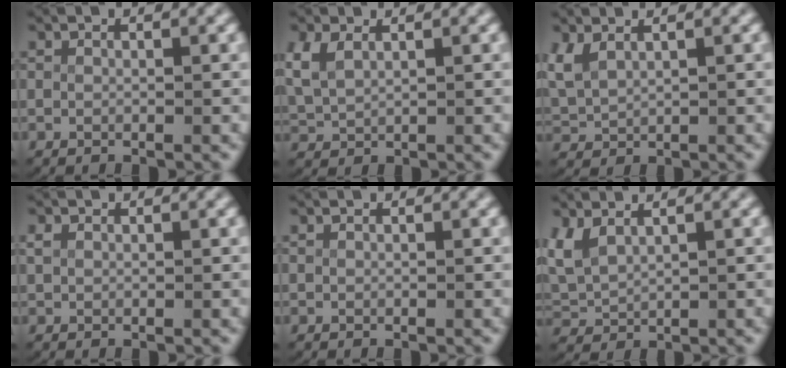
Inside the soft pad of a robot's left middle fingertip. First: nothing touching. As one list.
[{"total": 3.0, "force": [1.1, 2.2, 1.7], "torque": [-0.061, -0.009, 0.034]}, {"total": 3.0, "force": [1.0, 2.3, 1.7], "torque": [-0.064, -0.010, 0.034]}, {"total": 0.6, "force": [0.3, 0.4, 0.3], "torque": [-0.015, -0.004, 0.015]}, {"total": 0.0}, {"total": 3.4, "force": [1.2, 2.5, 2.0], "torque": [-0.073, -0.009, 0.036]}]